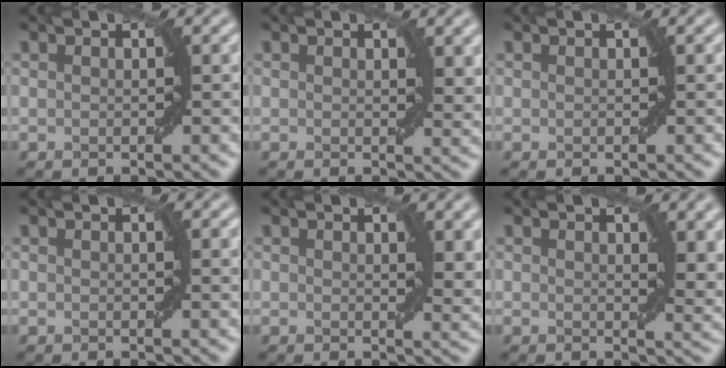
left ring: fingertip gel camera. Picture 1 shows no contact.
{"total": 1.6, "force": [0.8, 0.6, 1.3], "torque": [-0.012, -0.007, 0.015]}
{"total": 0.0}
{"total": 0.5, "force": [0.2, 0.0, 0.5], "torque": [-0.004, -0.002, 0.003]}
{"total": 2.3, "force": [1.0, 0.9, 1.9], "torque": [-0.021, -0.008, 0.018]}
{"total": 3.0, "force": [1.2, 1.2, 2.4], "torque": [-0.029, -0.008, 0.021]}